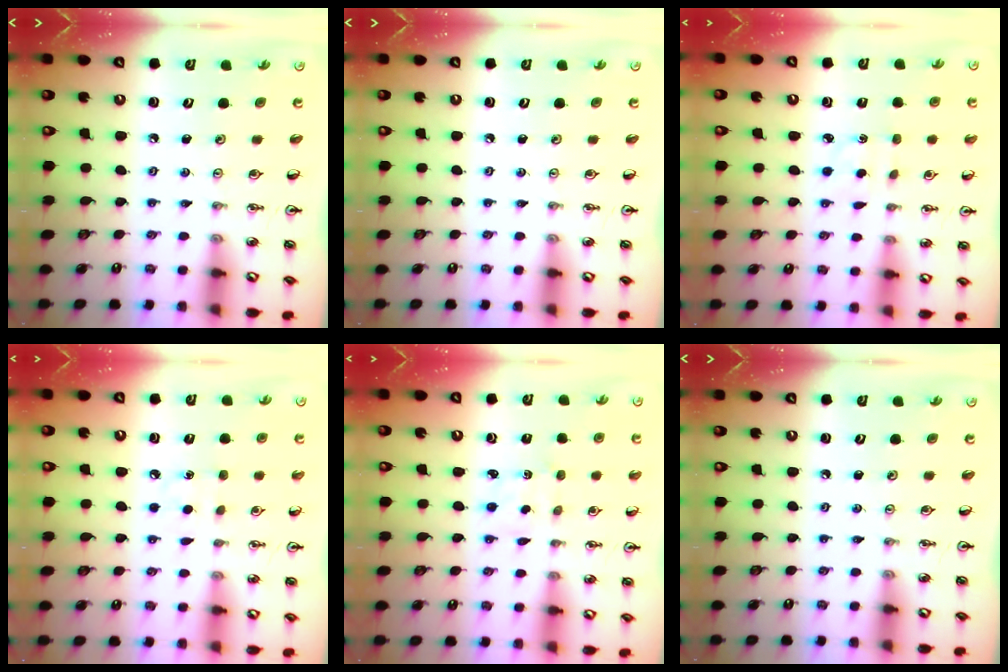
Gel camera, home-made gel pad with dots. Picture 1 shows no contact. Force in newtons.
{"total": 0.0}
{"total": 1.6, "press": 1.5, "slide": 0.5}
{"total": 5.4, "press": 5.3, "slide": 0.5}
{"total": 1.7, "press": 1.6, "slide": 0.5}
{"total": 0.0}